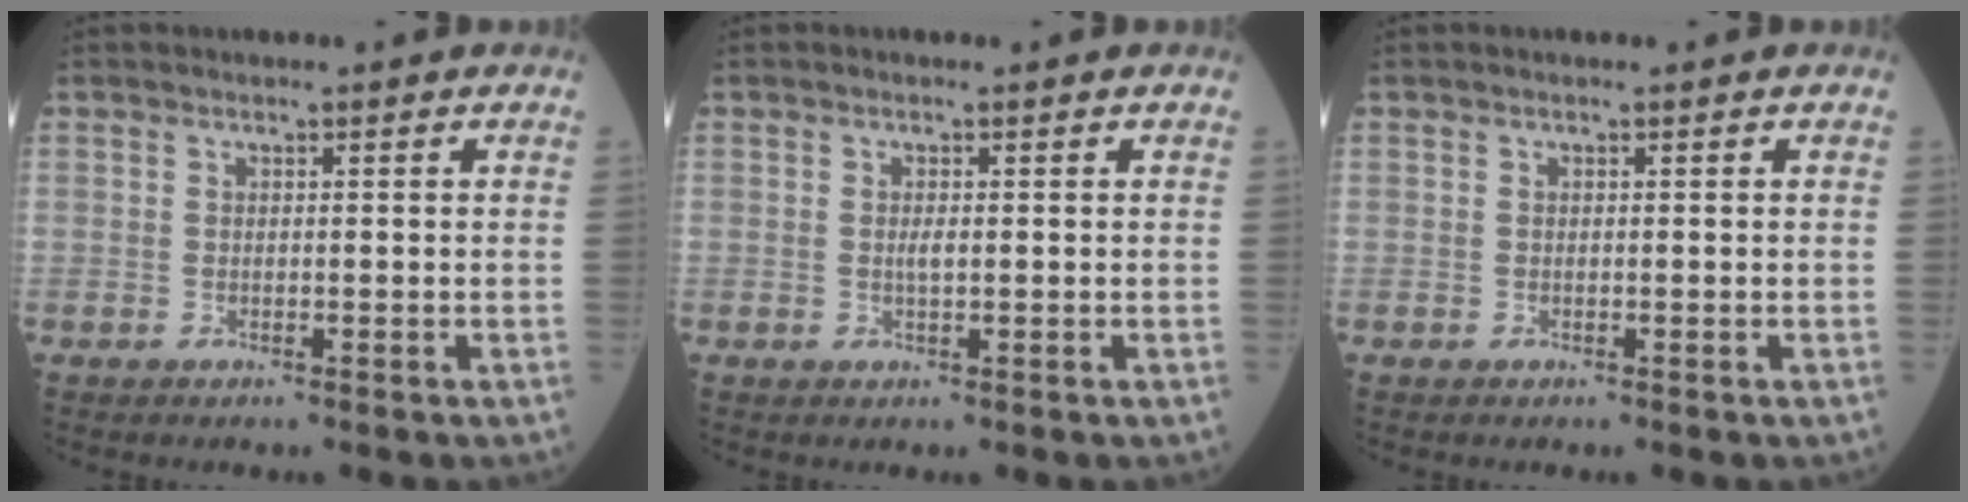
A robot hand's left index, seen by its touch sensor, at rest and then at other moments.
{"total": 1.1, "force": [0.0, 0.2, 1.1], "torque": [-0.023, -0.001, 0.001]}
{"total": 0.0}